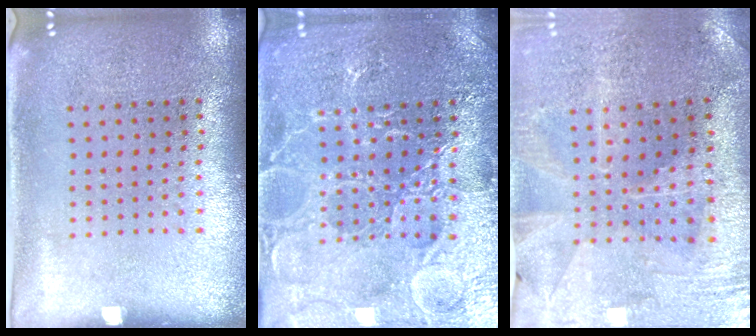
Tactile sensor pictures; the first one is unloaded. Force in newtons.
{"total": 4.6, "press": 4.5, "slide": 0.7}
{"total": 0.9, "press": 0.8, "slide": 0.3}